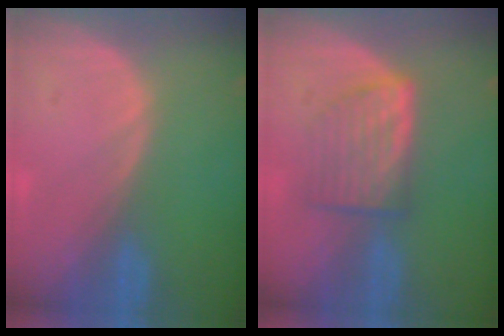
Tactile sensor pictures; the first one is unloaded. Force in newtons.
{"total": 6.2, "press": 5.9, "slide": 1.9}